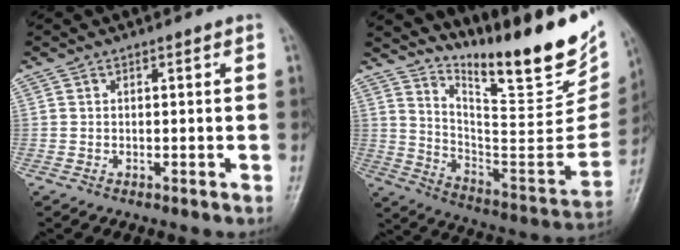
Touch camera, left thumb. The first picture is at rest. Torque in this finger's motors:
{"motor_torque": [1.60, -0.04, 1.40, -1.37, 0.09]}